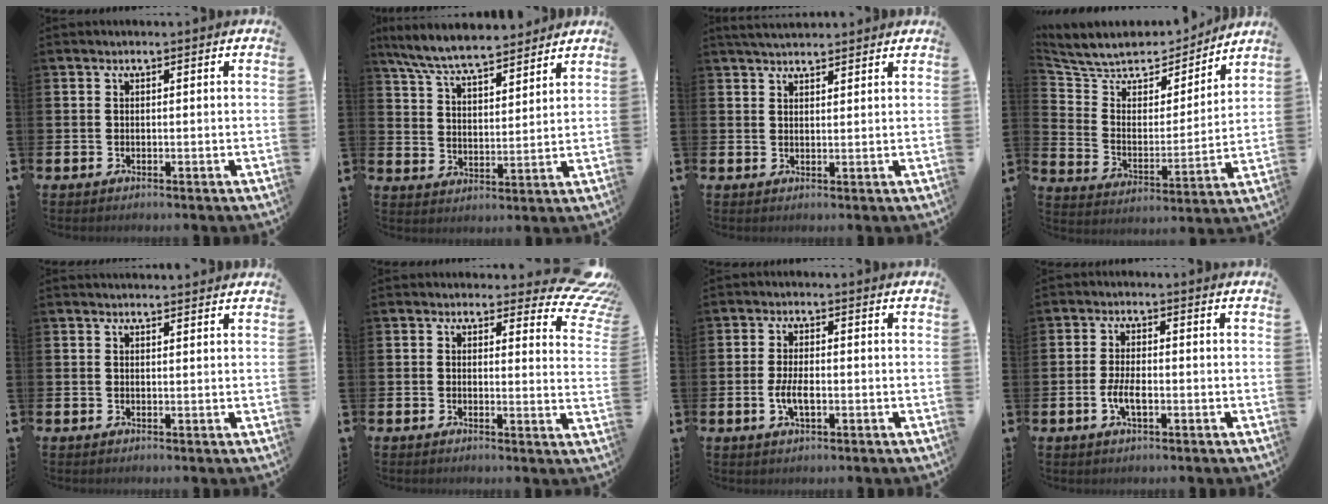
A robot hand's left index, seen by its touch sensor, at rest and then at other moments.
{"total": 7.6, "force": [7.2, 1.0, 2.3], "torque": [-0.076, -0.036, 0.130]}
{"total": 3.1, "force": [3.0, 0.5, 0.5], "torque": [-0.015, -0.007, 0.055]}
{"total": 7.8, "force": [7.0, 3.2, 1.5], "torque": [-0.080, -0.051, 0.121]}
{"total": 1.5, "force": [1.5, 0.2, 0.1], "torque": [0.006, -0.007, 0.025]}
{"total": 3.9, "force": [3.1, 1.9, 1.3], "torque": [-0.009, -0.031, 0.045]}
{"total": 3.4, "force": [-0.8, 1.5, 3.0], "torque": [-0.062, -0.001, -0.016]}
{"total": 3.4, "force": [-0.9, 1.4, 2.9], "torque": [-0.058, 0.001, -0.019]}